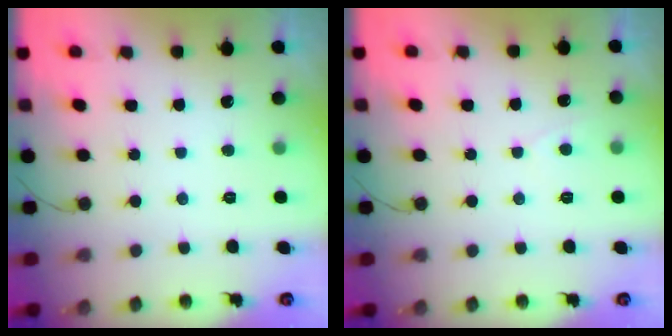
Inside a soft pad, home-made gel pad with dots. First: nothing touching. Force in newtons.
{"total": 2.1, "press": 2.1, "slide": 0.3}